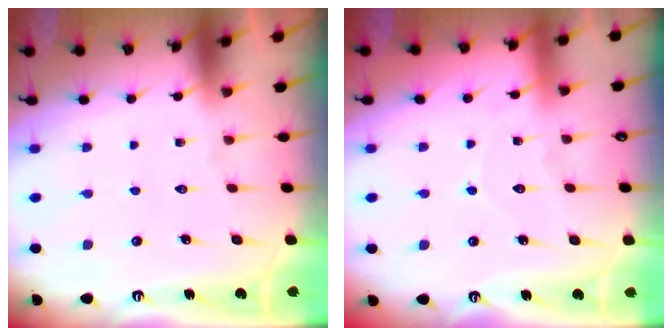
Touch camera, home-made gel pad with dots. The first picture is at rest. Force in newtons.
{"total": 4.7, "press": 4.6, "slide": 0.5}